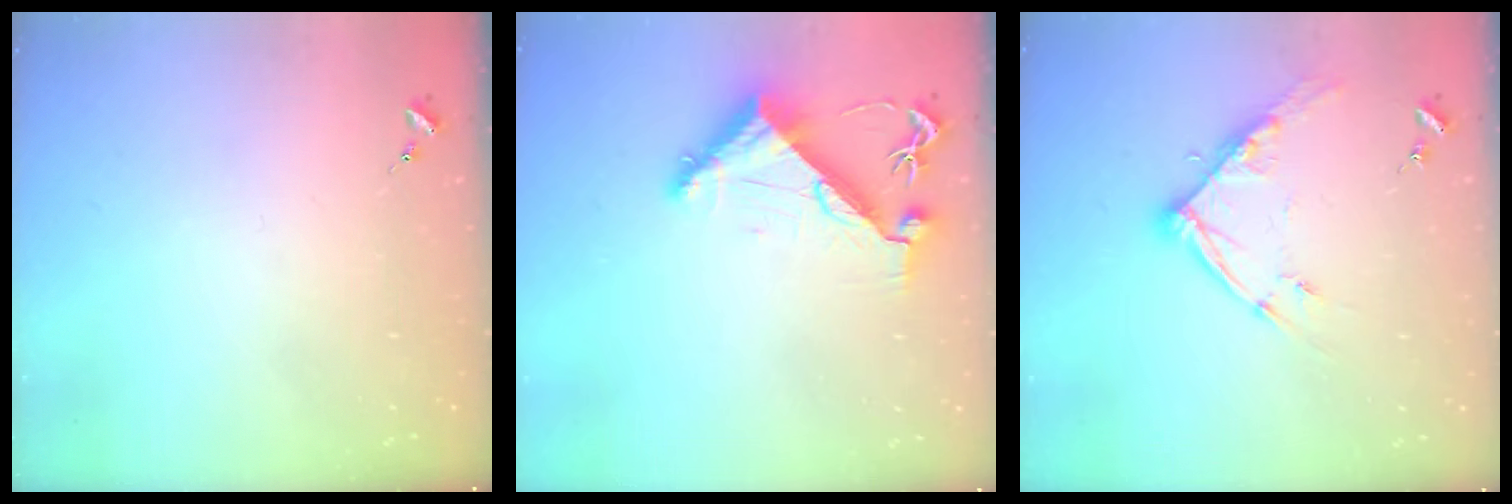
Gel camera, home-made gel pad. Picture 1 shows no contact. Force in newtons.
{"total": 7.5, "press": 7.4, "slide": 1.0}
{"total": 11.2, "press": 11.2, "slide": 1.0}